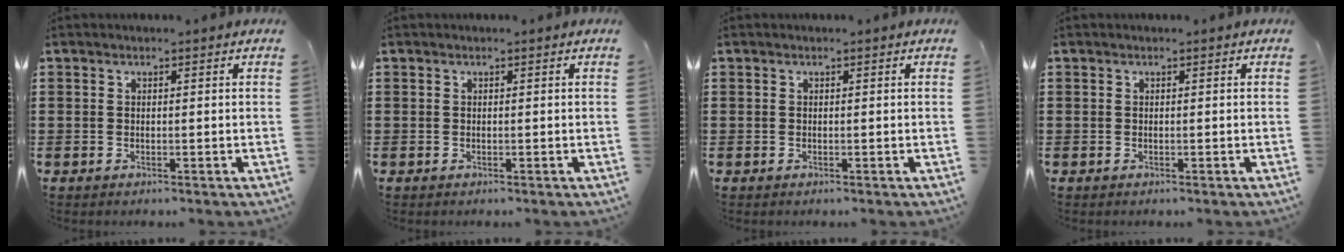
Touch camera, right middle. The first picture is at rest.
{"total": 0.0}
{"total": 0.0}
{"total": 0.0}